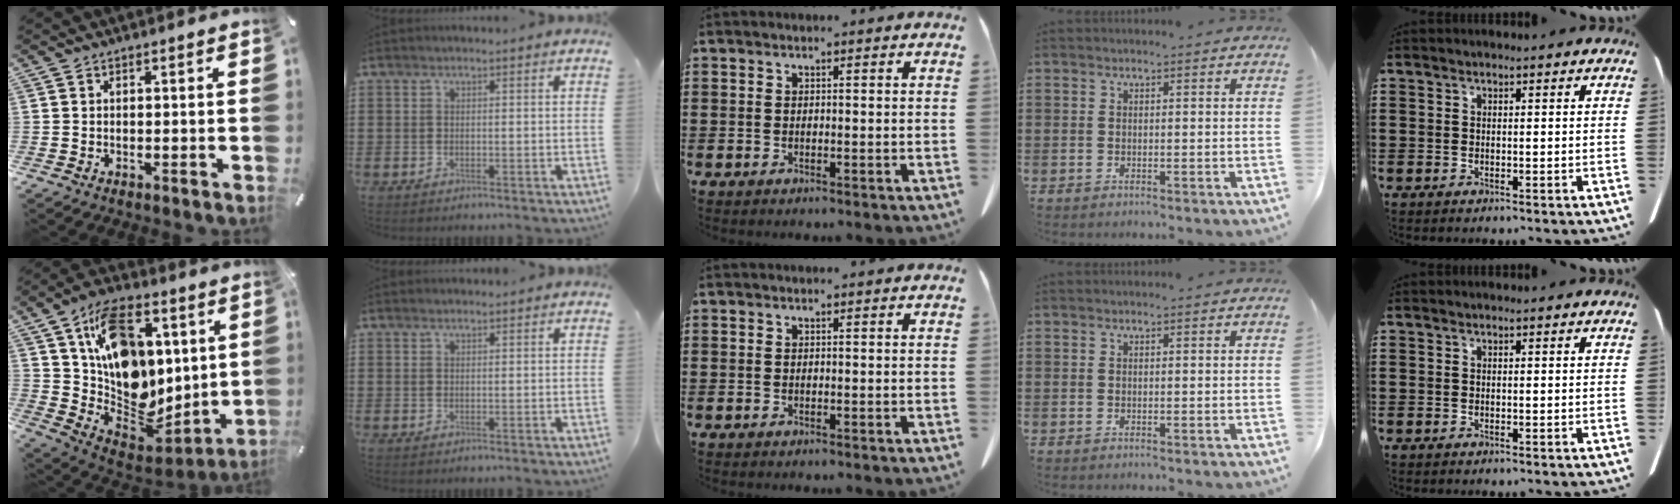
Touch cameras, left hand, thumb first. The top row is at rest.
{"thumb": {"total": 17.6, "force": [5.1, 13.1, 10.5], "torque": [-0.157, -0.039, 0.102]}, "index": {"total": 1.1, "force": [1.0, 0.2, 0.3], "torque": [-0.007, 0.001, 0.020]}}